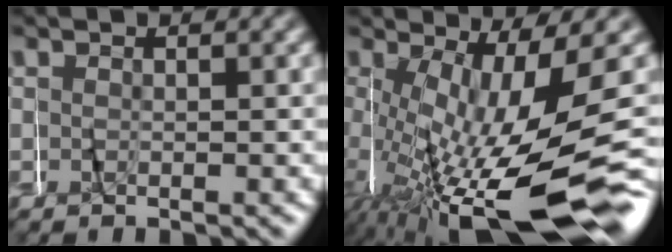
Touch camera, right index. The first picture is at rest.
{"total": 14.3, "force": [-5.2, 5.2, 12.2], "torque": [-0.219, -0.041, -0.052]}